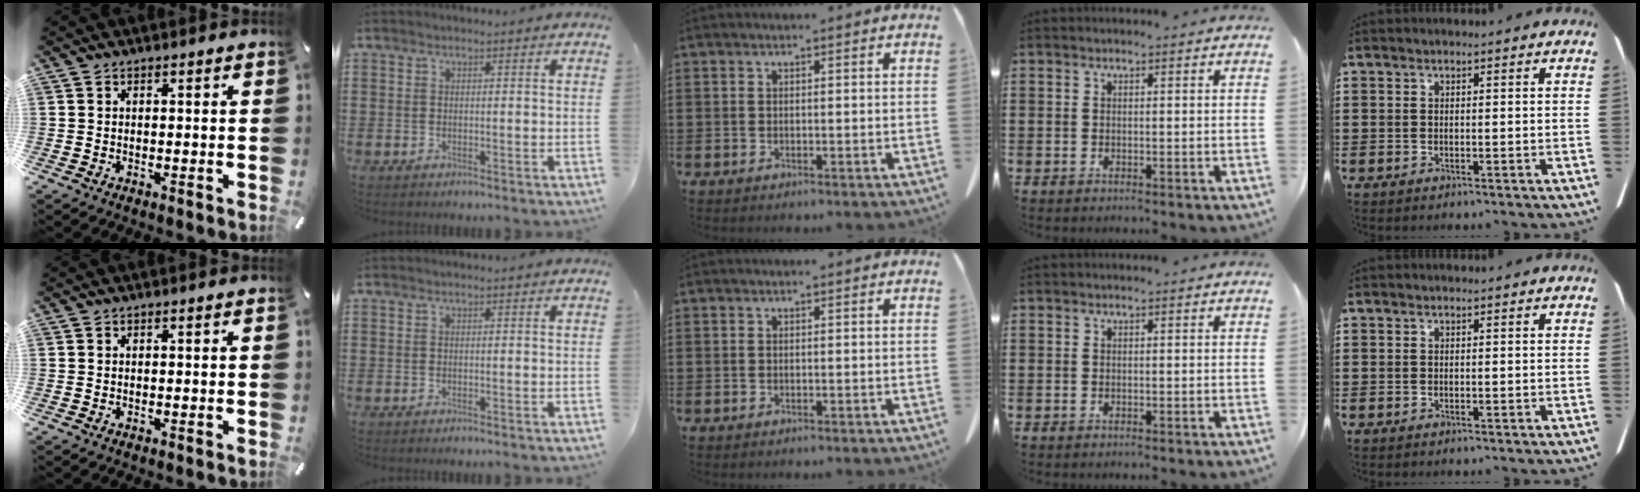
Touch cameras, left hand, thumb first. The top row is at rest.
{}